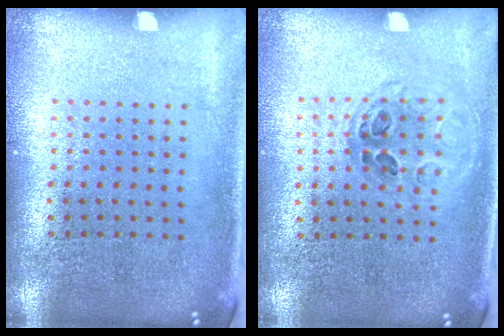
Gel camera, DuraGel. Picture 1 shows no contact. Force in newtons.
{"total": 0.9, "press": 0.9, "slide": 0.2}